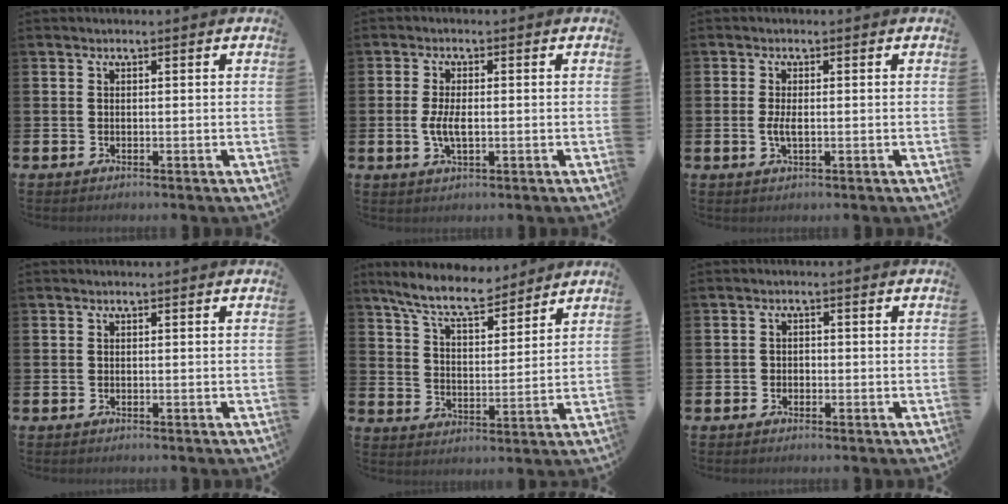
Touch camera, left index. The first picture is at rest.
{"total": 3.6, "force": [-0.3, 1.6, 3.2], "torque": [-0.060, -0.002, -0.010]}
{"total": 2.1, "force": [-0.1, 0.8, 2.0], "torque": [-0.030, -0.002, -0.005]}
{"total": 0.0}
{"total": 8.6, "force": [7.8, 1.7, 3.3], "torque": [-0.089, -0.034, 0.140]}
{"total": 1.3, "force": [-0.7, 1.0, 0.3], "torque": [-0.001, 0.001, -0.017]}